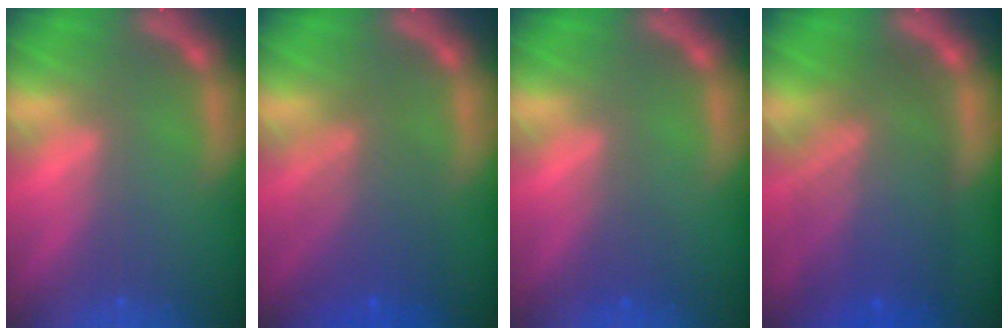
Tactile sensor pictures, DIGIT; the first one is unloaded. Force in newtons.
{"total": 5.6}
{"total": 1.5}
{"total": 9.5}